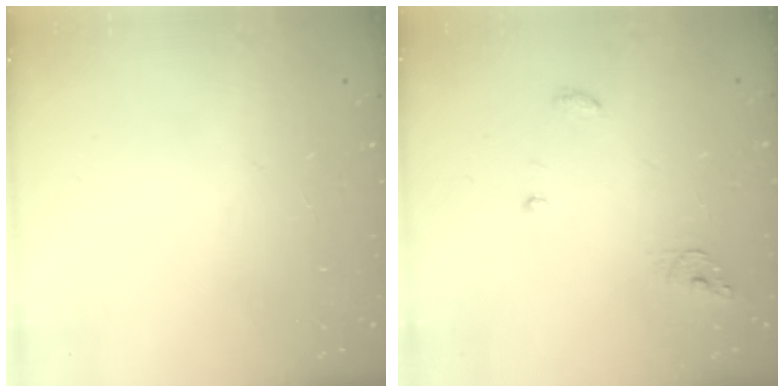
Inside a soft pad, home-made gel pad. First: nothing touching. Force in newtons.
{"total": 4.0, "press": 4.0, "slide": 0.4}